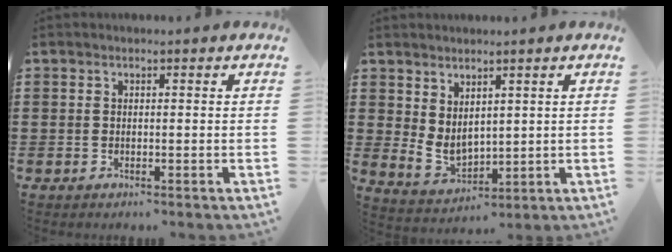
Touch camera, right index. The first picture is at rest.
{"total": 4.0, "force": [2.2, 2.6, 2.1], "torque": [-0.058, -0.008, 0.041]}